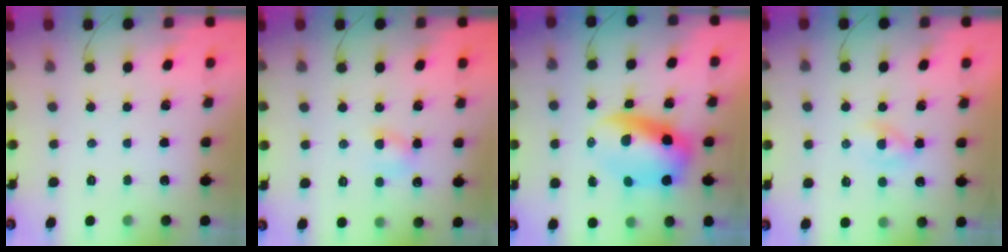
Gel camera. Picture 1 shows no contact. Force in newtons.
{"total": 5.5, "press": 5.3, "slide": 1.4}
{"total": 9.4, "press": 9.1, "slide": 2.5}
{"total": 1.9, "press": 1.6, "slide": 0.9}